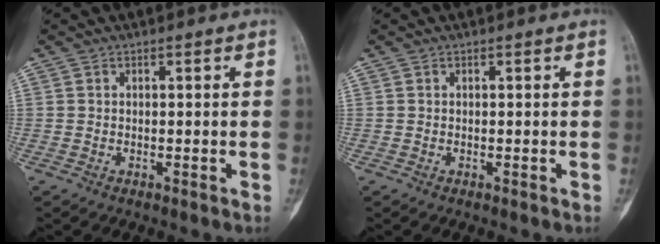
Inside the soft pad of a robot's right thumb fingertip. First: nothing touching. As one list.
[{"total": 0.0}]